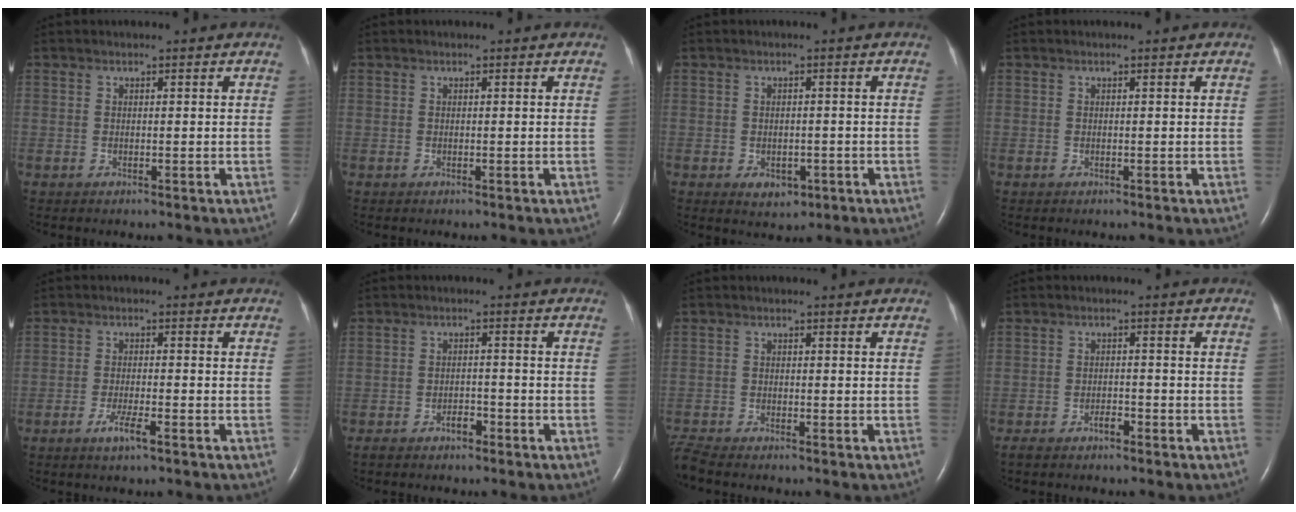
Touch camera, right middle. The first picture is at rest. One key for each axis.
{"total": 0.0}
{"total": 3.1, "fx": -1.3, "fy": 2.1, "fz": 1.8, "tx": -0.020, "ty": 0.000, "tz": -0.007}
{"total": 0.0}
{"total": 3.2, "fx": -2.0, "fy": 0.2, "fz": 2.6, "tx": -0.052, "ty": -0.004, "tz": -0.038}
{"total": 2.4, "fx": -1.8, "fy": 1.0, "fz": 1.3, "tx": -0.024, "ty": 0.003, "tz": -0.030}
{"total": 3.0, "fx": -2.9, "fy": -0.3, "fz": 0.6, "tx": -0.022, "ty": -0.019, "tz": -0.057}
{"total": 2.2, "fx": -1.7, "fy": 0.7, "fz": 1.2, "tx": -0.025, "ty": 0.001, "tz": -0.029}